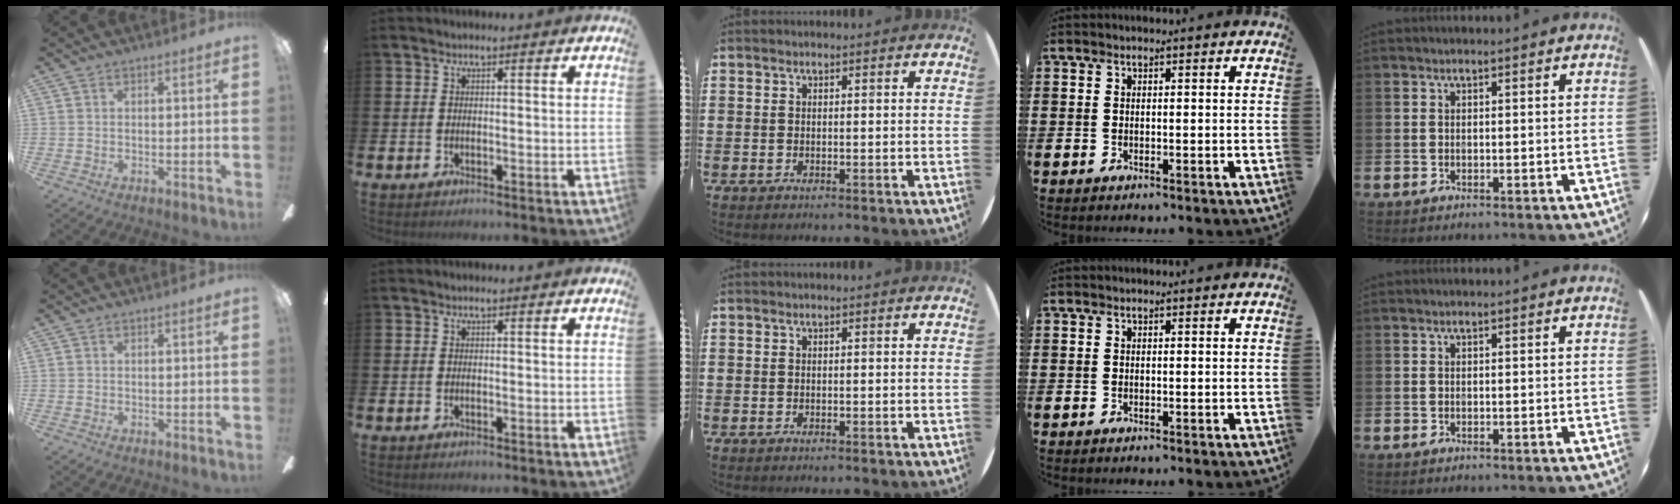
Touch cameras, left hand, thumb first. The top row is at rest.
{}